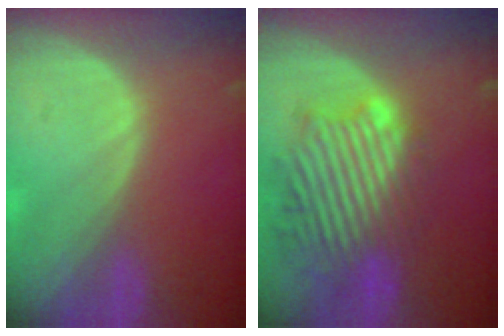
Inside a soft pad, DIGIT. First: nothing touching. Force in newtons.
{"total": 11.9, "press": 10.7, "slide": 5.3}